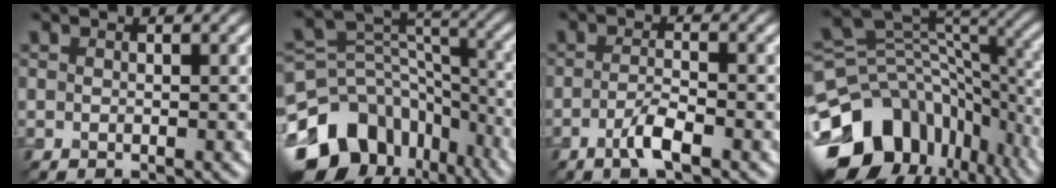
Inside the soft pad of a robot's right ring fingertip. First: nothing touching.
{"total": 11.9, "force": [-6.1, 8.9, 5.0], "torque": [-0.123, 0.017, -0.086]}
{"total": 2.2, "force": [-1.2, 0.3, 1.8], "torque": [-0.042, 0.009, -0.030]}
{"total": 13.3, "force": [-6.3, 9.5, 6.8], "torque": [-0.165, 0.000, -0.094]}